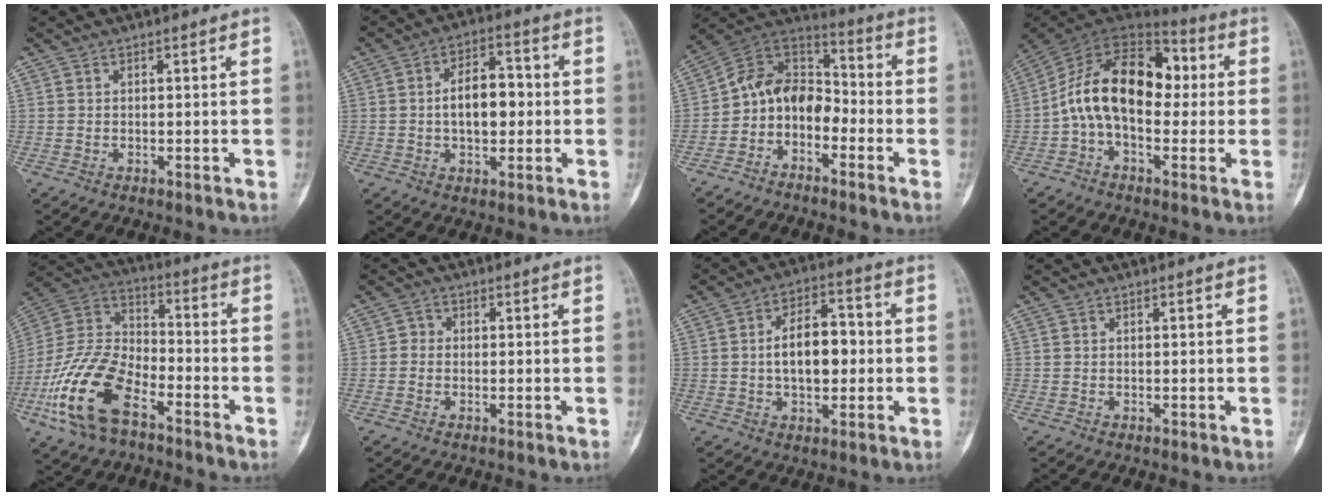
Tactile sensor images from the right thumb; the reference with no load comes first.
{"total": 9.6, "force": [0.0, 5.7, 7.8], "torque": [-0.101, 0.021, -0.005]}
{"total": 10.9, "force": [-3.9, 8.1, 6.2], "torque": [-0.078, 0.080, -0.087]}
{"total": 17.7, "force": [0.2, 10.9, 13.9], "torque": [-0.208, 0.051, -0.008]}
{"total": 18.8, "force": [-9.2, 9.7, 13.3], "torque": [-0.267, 0.049, -0.181]}
{"total": 1.7, "force": [-0.3, 1.6, 0.7], "torque": [0.000, 0.006, -0.013]}
{"total": 11.0, "force": [0.0, 6.5, 8.9], "torque": [-0.120, 0.023, -0.004]}
{"total": 0.0}